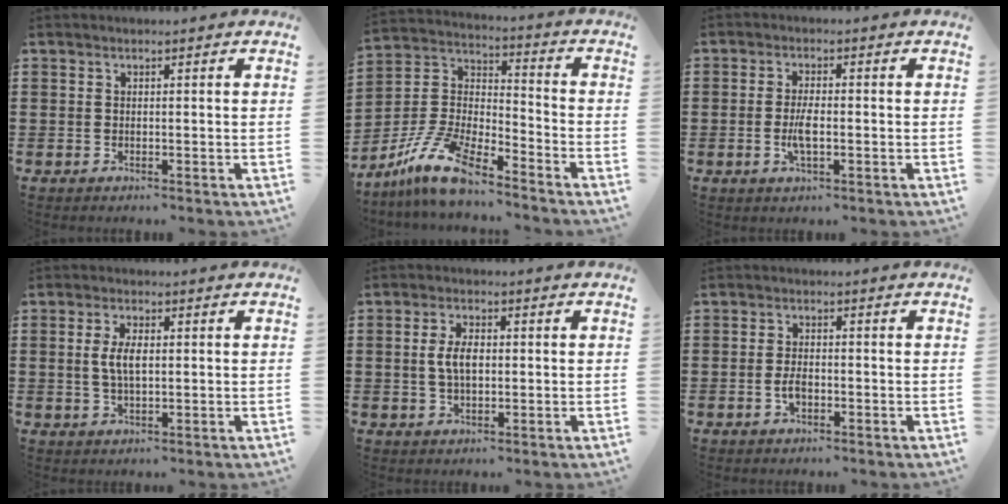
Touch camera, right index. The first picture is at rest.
{"total": 10.8, "force": [-8.9, 2.2, 5.7], "torque": [-0.146, 0.008, -0.183]}
{"total": 3.5, "force": [-0.8, 1.1, 3.3], "torque": [-0.072, -0.002, -0.019]}
{"total": 4.2, "force": [0.3, 1.8, 3.8], "torque": [-0.083, 0.004, 0.001]}
{"total": 4.3, "force": [0.2, 2.2, 3.7], "torque": [-0.081, 0.006, -0.001]}
{"total": 2.4, "force": [-0.8, 1.1, 2.0], "torque": [-0.043, 0.001, -0.016]}